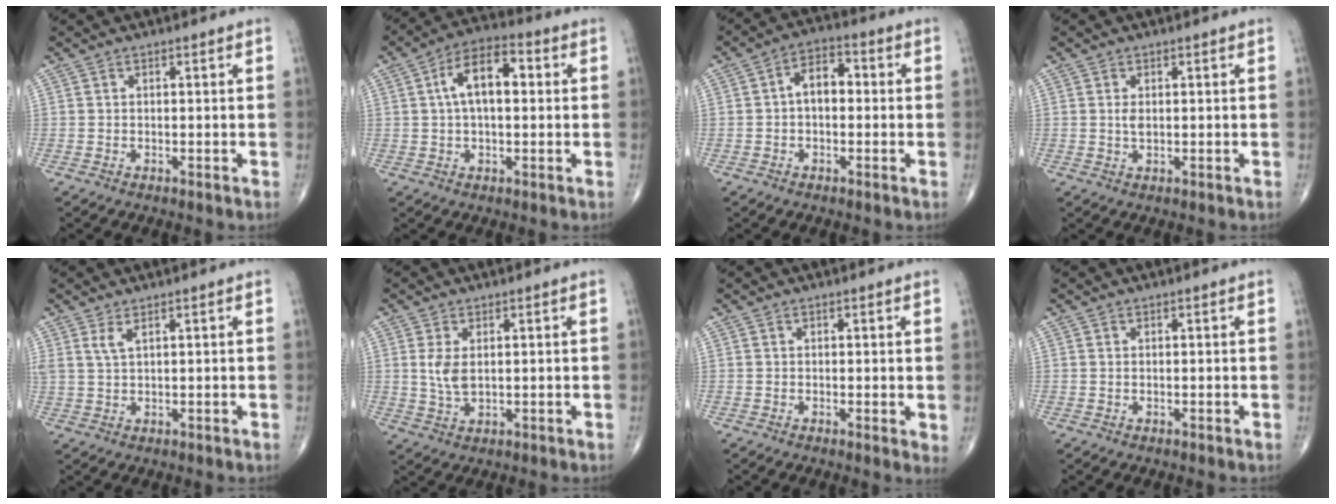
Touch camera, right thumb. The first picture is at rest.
{"total": 10.1, "force": [1.6, 5.2, 8.5], "torque": [-0.143, 0.025, 0.019]}
{"total": 6.1, "force": [-0.1, 3.9, 4.7], "torque": [-0.063, 0.024, -0.012]}
{"total": 1.5, "force": [0.2, 0.7, 1.3], "torque": [-0.025, -0.003, 0.006]}
{"total": 2.4, "force": [1.4, 0.6, 1.8], "torque": [-0.044, -0.004, 0.036]}
{"total": 4.2, "force": [0.8, 2.2, 3.5], "torque": [-0.075, -0.008, 0.022]}
{"total": 1.8, "force": [0.3, 0.5, 1.7], "torque": [-0.027, -0.009, 0.003]}
{"total": 0.0}